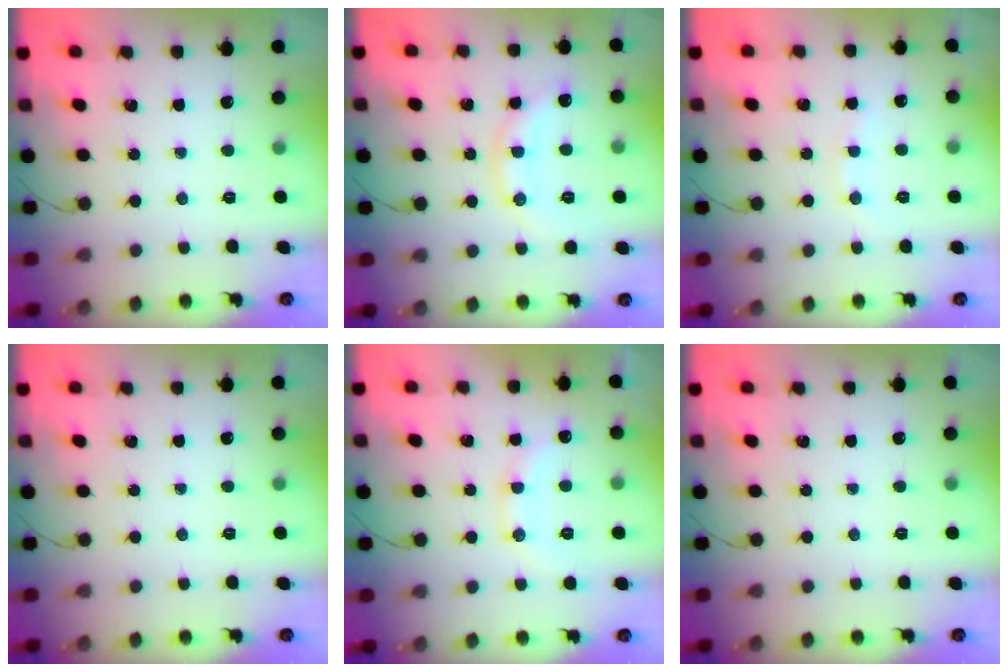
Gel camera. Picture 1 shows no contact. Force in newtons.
{"total": 9.9, "press": 9.9, "slide": 0.4}
{"total": 5.5, "press": 5.3, "slide": 1.5}
{"total": 0.0}
{"total": 11.5, "press": 11.5, "slide": 1.1}
{"total": 0.0}